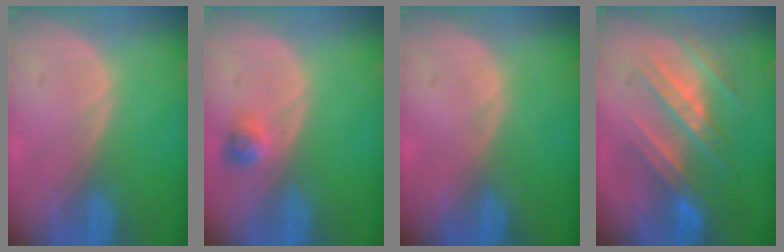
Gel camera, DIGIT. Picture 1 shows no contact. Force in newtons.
{"total": 2.3, "press": 2.2, "slide": 0.7}
{"total": 0.0}
{"total": 7.8, "press": 7.7, "slide": 1.2}